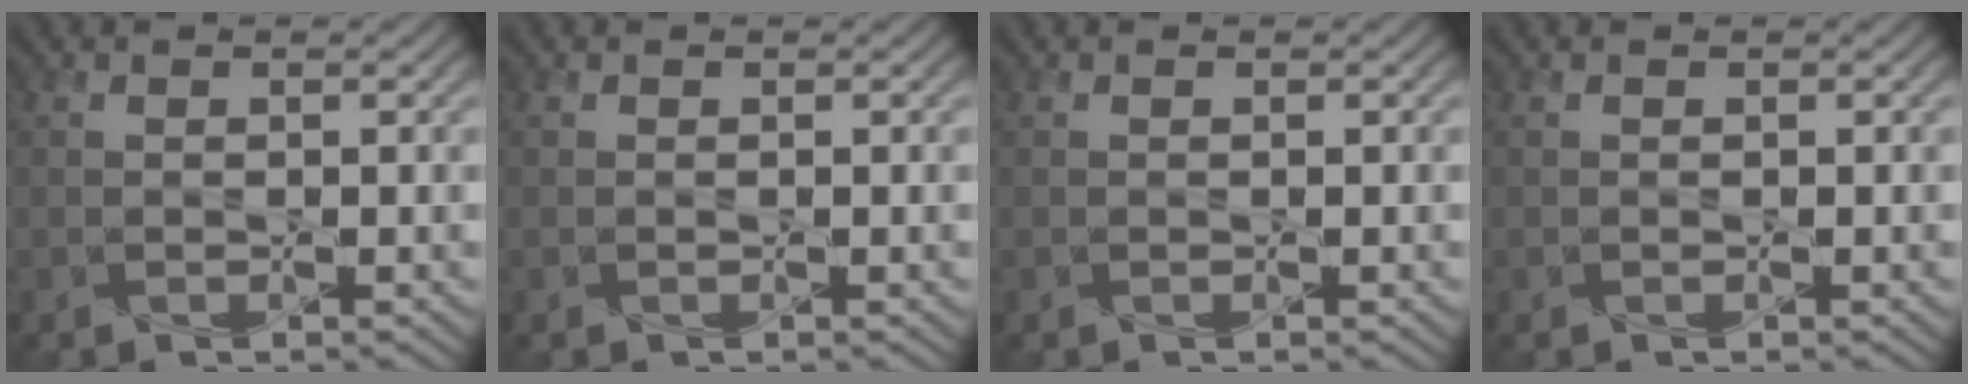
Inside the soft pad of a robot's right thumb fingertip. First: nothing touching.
{"total": 0.0}
{"total": 0.0}
{"total": 0.0}